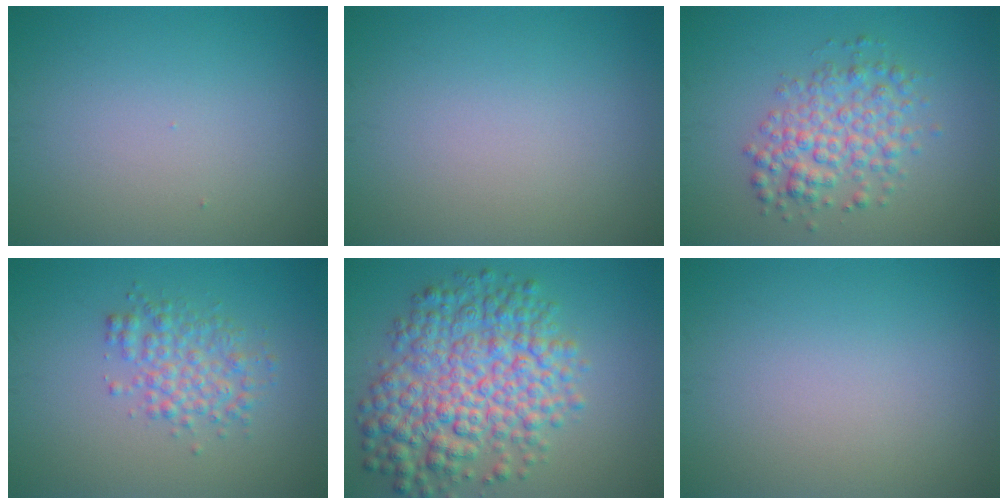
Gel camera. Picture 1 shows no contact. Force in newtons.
{"total": 0.0}
{"total": 4.3, "press": 4.3, "slide": 0.1}
{"total": 3.1, "press": 3.1, "slide": 0.1}
{"total": 8.9, "press": 8.9, "slide": 0.2}
{"total": 0.0}